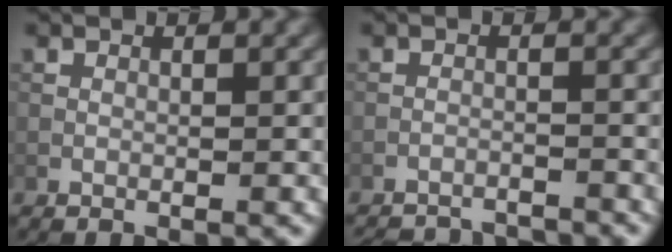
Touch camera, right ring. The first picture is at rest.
{"total": 7.9, "force": [-7.8, 1.2, 1.0], "torque": [-0.005, -0.002, -0.108]}